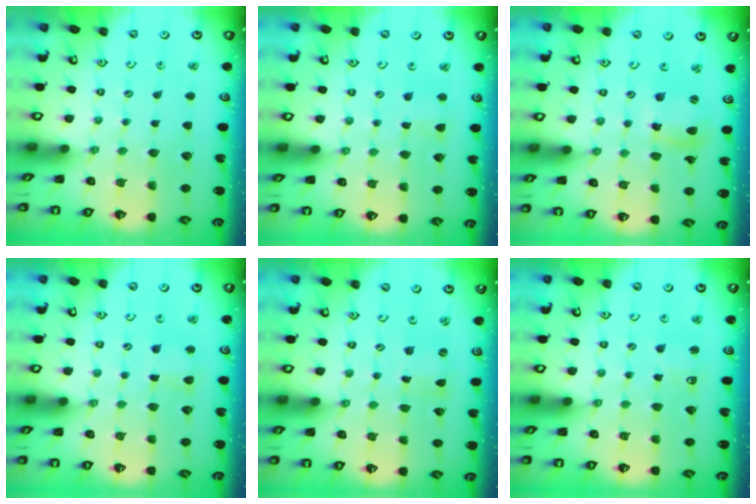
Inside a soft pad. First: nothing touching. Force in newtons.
{"total": 2.8, "press": 2.8, "slide": 0.4}
{"total": 8.6, "press": 8.5, "slide": 1.3}
{"total": 2.8, "press": 2.7, "slide": 0.4}
{"total": 0.0}
{"total": 4.2, "press": 4.1, "slide": 0.7}